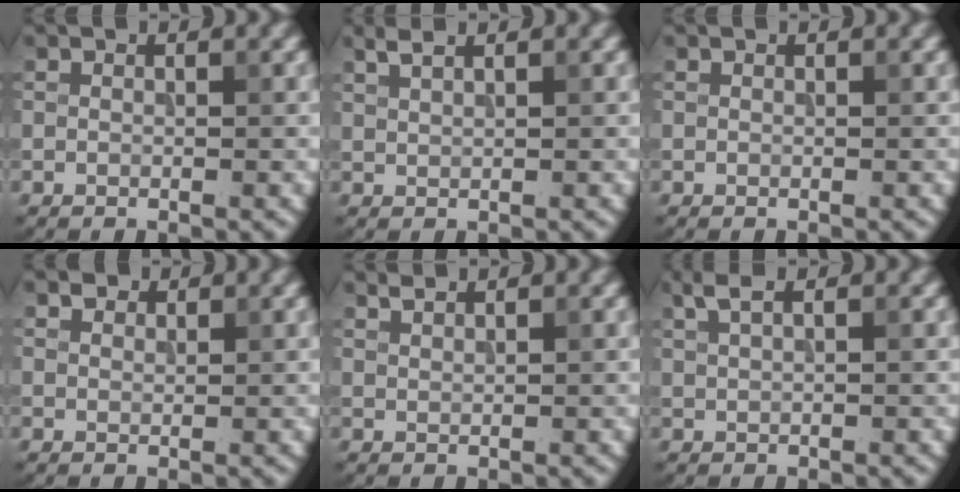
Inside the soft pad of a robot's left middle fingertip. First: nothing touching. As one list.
[{"total": 1.6, "force": [1.2, 0.4, 0.9], "torque": [-0.016, 0.004, 0.021]}, {"total": 0.0}, {"total": 1.1, "force": [0.9, 0.6, 0.2], "torque": [-0.005, -0.002, 0.012]}, {"total": 0.9, "force": [0.9, 0.1, 0.2], "torque": [-0.003, -0.001, 0.018]}, {"total": 1.8, "force": [1.2, 0.5, 1.3], "torque": [-0.027, 0.003, 0.026]}]